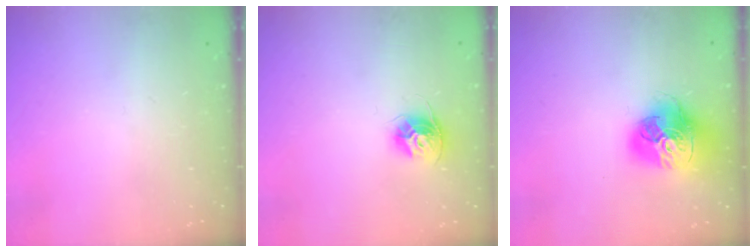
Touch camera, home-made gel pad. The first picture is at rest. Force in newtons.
{"total": 10.5, "press": 10.4, "slide": 0.8}
{"total": 16.7, "press": 16.6, "slide": 1.9}